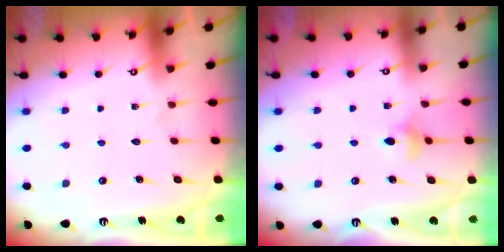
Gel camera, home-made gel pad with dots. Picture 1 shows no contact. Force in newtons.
{"total": 4.8, "press": 4.7, "slide": 0.8}